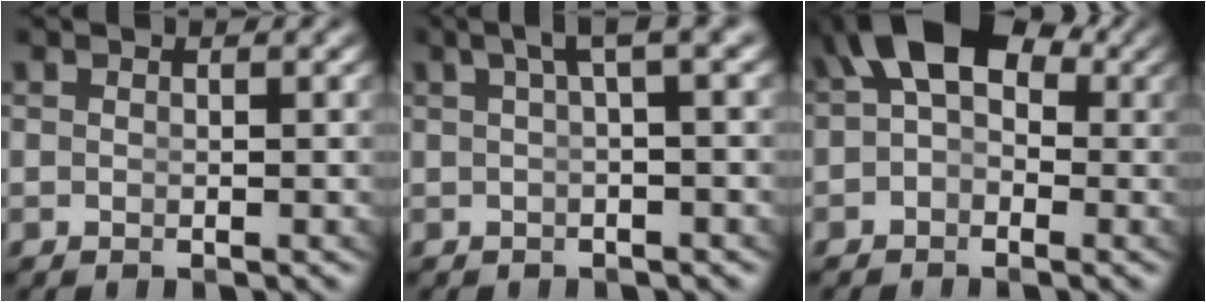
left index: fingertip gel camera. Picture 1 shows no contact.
{"total": 4.1, "force": [2.0, 0.3, 3.5], "torque": [-0.040, 0.025, 0.026]}
{"total": 6.2, "force": [2.0, 3.7, 4.6], "torque": [-0.076, -0.007, 0.027]}